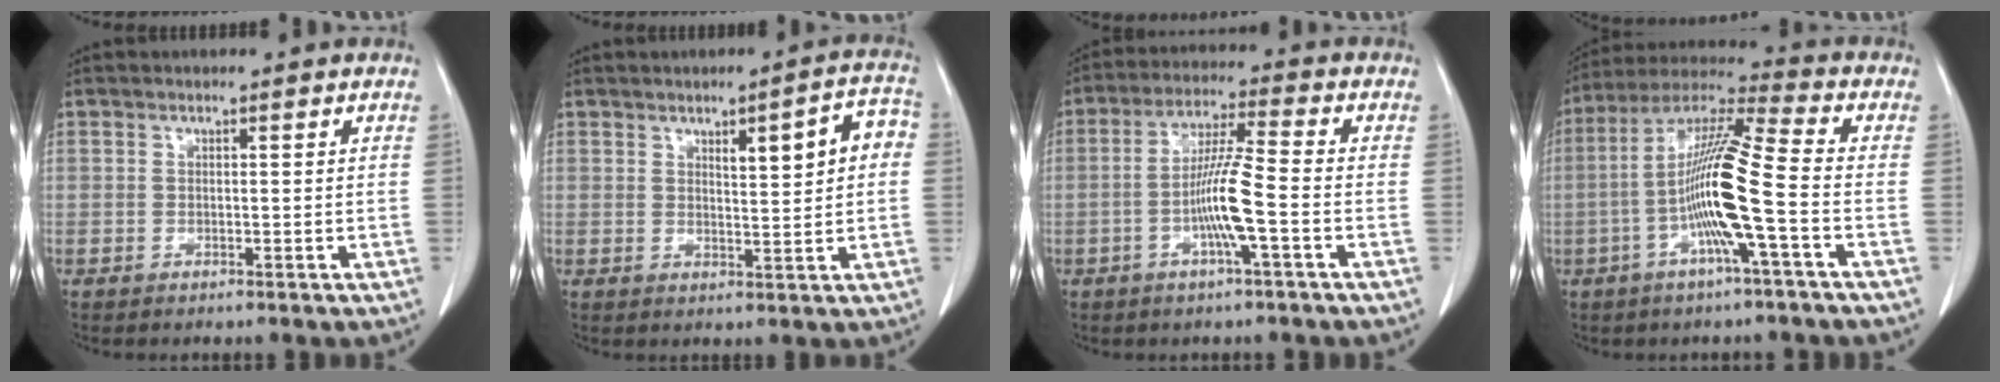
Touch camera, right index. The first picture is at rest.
{"total": 6.9, "force": [1.5, 1.3, 6.6], "torque": [-0.089, 0.018, 0.022]}
{"total": 8.3, "force": [-2.2, -0.2, 8.0], "torque": [-0.156, 0.005, -0.042]}
{"total": 13.3, "force": [-3.0, -0.4, 12.9], "torque": [-0.248, 0.009, -0.066]}